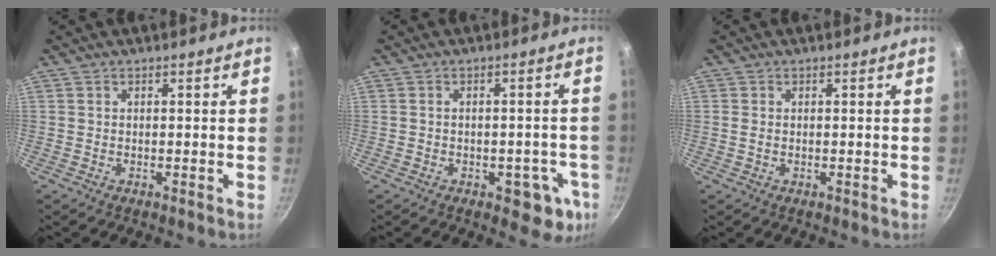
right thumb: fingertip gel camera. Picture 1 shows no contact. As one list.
[{"total": 7.9, "force": [-2.9, 4.5, 5.7], "torque": [-0.028, 0.019, -0.028]}, {"total": 0.9, "force": [0.0, 0.7, 0.6], "torque": [-0.014, 0.001, 0.000]}]